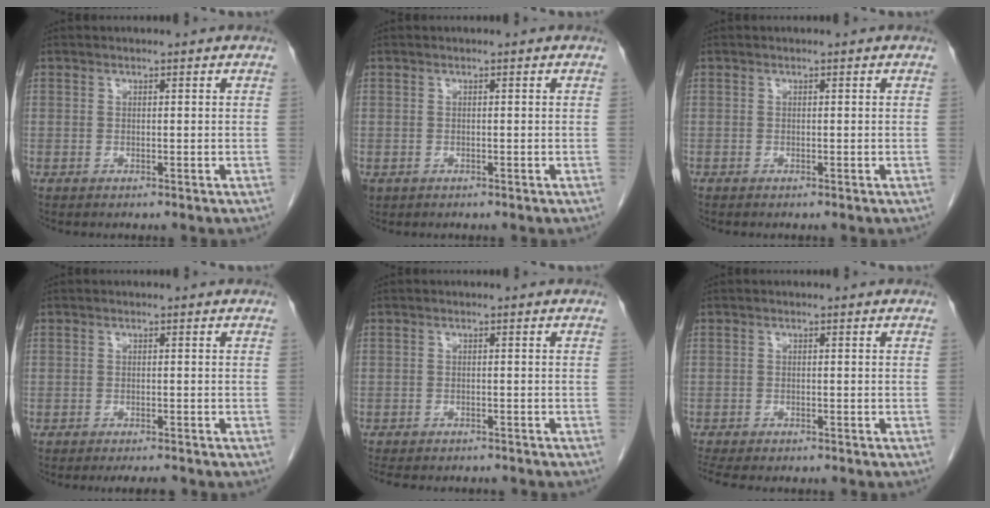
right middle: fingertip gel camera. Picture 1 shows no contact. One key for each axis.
{"total": 0.9, "fx": -0.4, "fy": 0.8, "fz": 0.3, "tx": -0.011, "ty": 0.003, "tz": -0.001}
{"total": 0.0}
{"total": 3.1, "fx": -2.8, "fy": 0.4, "fz": 1.2, "tx": -0.013, "ty": -0.006, "tz": -0.037}
{"total": 11.0, "fx": -9.6, "fy": 3.3, "fz": 4.3, "tx": -0.074, "ty": -0.006, "tz": -0.119}
{"total": 8.7, "fx": -7.4, "fy": 2.2, "fz": 4.0, "tx": -0.061, "ty": -0.005, "tz": -0.105}